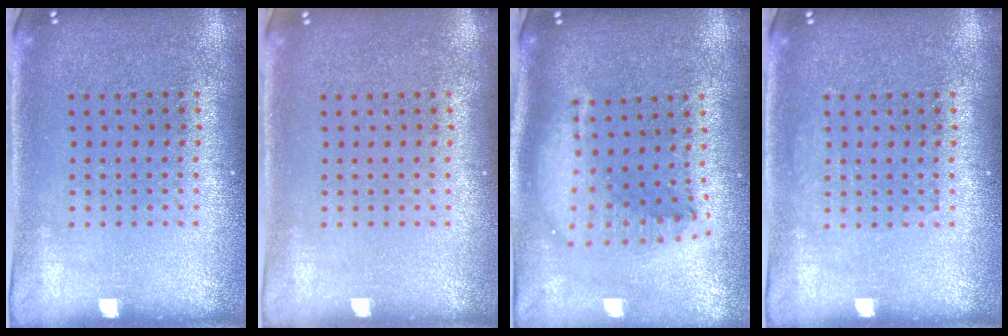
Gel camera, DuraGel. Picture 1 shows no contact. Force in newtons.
{"total": 0.0}
{"total": 2.2, "press": 1.7, "slide": 1.4}
{"total": 0.6, "press": 0.6, "slide": 0.1}